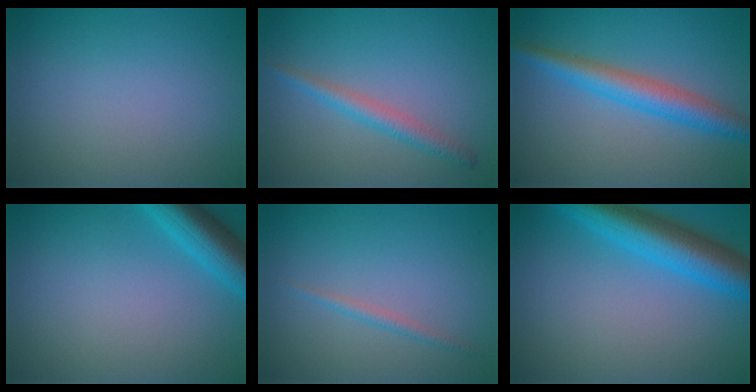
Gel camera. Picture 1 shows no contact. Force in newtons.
{"total": 2.2, "press": 2.2, "slide": 0.1}
{"total": 4.2, "press": 4.2, "slide": 0.1}
{"total": 4.9, "press": 4.9, "slide": 0.3}
{"total": 1.0, "press": 1.0, "slide": 0.0}
{"total": 7.3, "press": 7.3, "slide": 0.4}